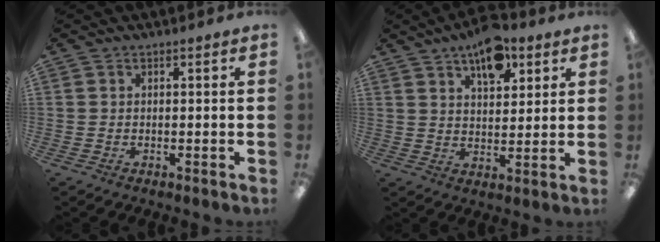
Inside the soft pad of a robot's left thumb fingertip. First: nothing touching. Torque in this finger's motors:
{"motor_torque": [0.05, 0.13, -0.01, -0.33, 0.05]}